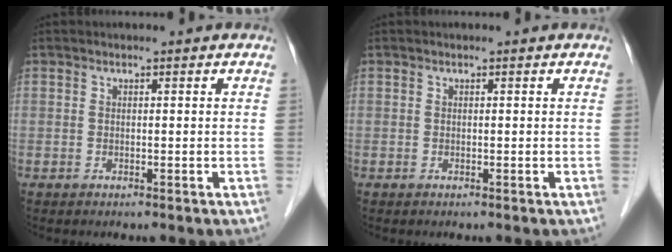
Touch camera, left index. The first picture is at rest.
{"total": 0.0}